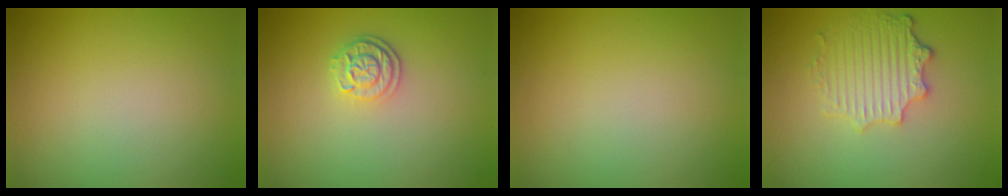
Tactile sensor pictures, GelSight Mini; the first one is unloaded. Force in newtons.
{"total": 2.6, "press": 2.2, "slide": 1.4}
{"total": 0.0}
{"total": 4.1, "press": 3.3, "slide": 2.4}